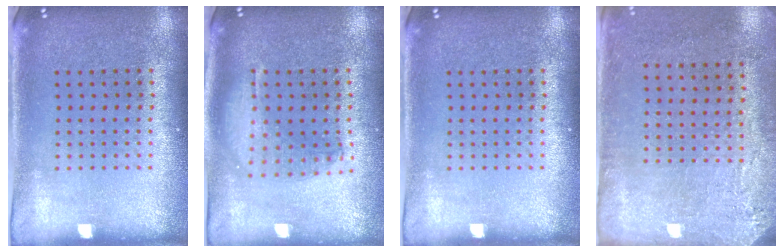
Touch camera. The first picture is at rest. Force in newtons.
{"total": 1.5, "press": 1.4, "slide": 0.7}
{"total": 0.0}
{"total": 2.8, "press": 2.3, "slide": 1.6}